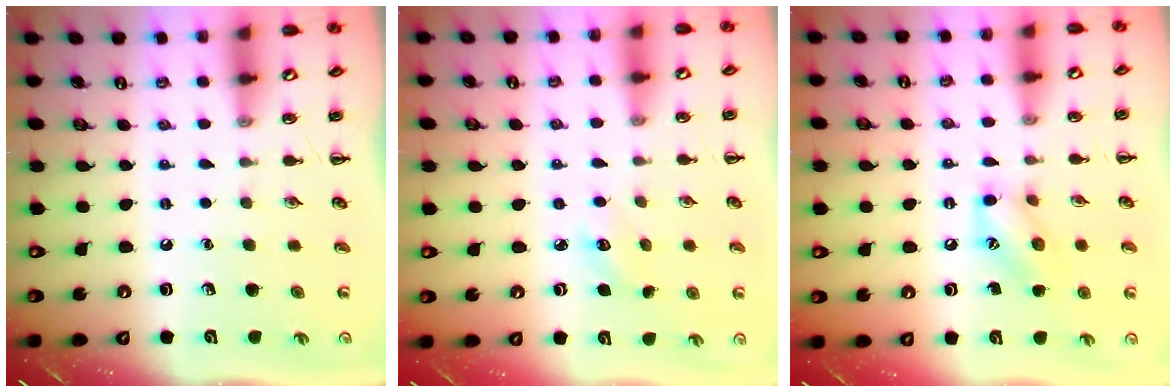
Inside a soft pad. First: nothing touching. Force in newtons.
{"total": 3.6, "press": 3.4, "slide": 0.9}
{"total": 10.3, "press": 10.2, "slide": 1.1}